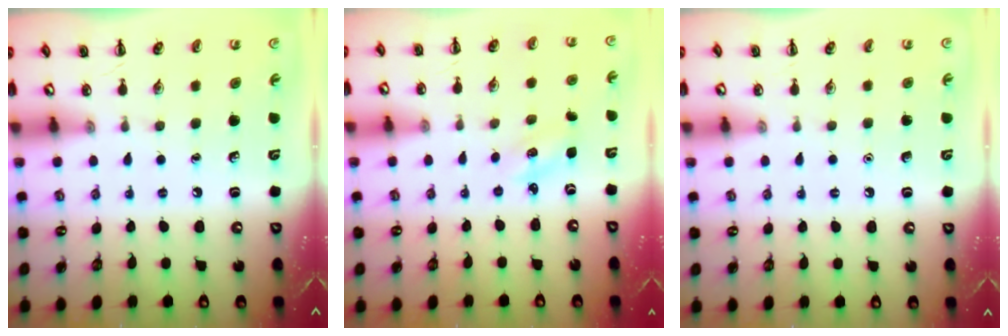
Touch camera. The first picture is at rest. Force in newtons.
{"total": 2.2, "press": 2.1, "slide": 0.6}
{"total": 1.6, "press": 1.5, "slide": 0.1}